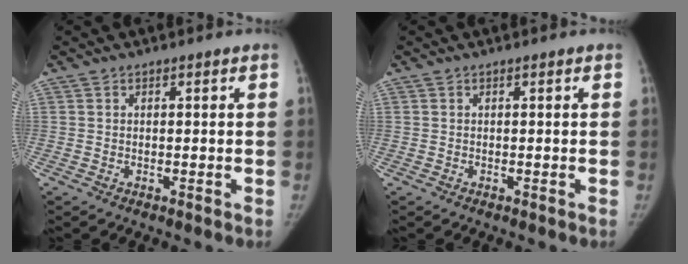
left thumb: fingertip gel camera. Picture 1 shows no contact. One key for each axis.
{"total": 0.0}